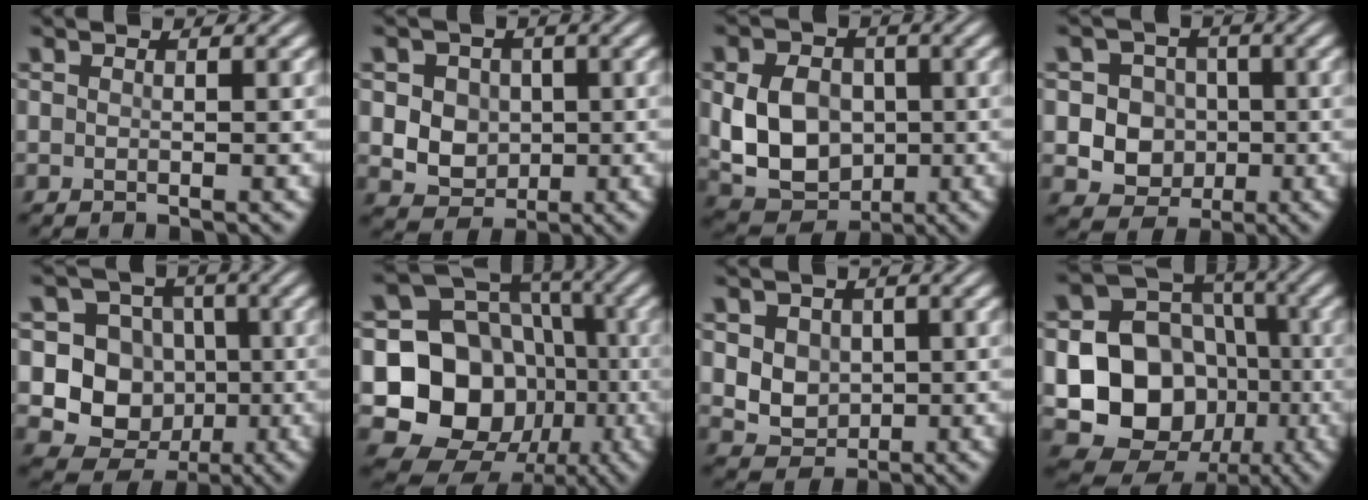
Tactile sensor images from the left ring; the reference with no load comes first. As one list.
[{"total": 5.6, "force": [0.9, 4.8, 2.7], "torque": [-0.043, 0.013, 0.011]}, {"total": 7.7, "force": [-0.3, 6.0, 4.9], "torque": [-0.102, -0.006, -0.008]}, {"total": 5.9, "force": [-0.5, 5.4, 2.1], "torque": [-0.021, 0.018, -0.032]}, {"total": 8.6, "force": [-0.7, 8.0, 3.1], "torque": [-0.044, 0.010, -0.034]}, {"total": 14.1, "force": [-2.7, 11.9, 7.2], "torque": [-0.126, -0.013, -0.066]}, {"total": 5.0, "force": [1.2, 4.2, 2.5], "torque": [-0.051, 0.010, 0.023]}, {"total": 14.7, "force": [-2.9, 12.5, 7.0], "torque": [-0.129, -0.016, -0.069]}]